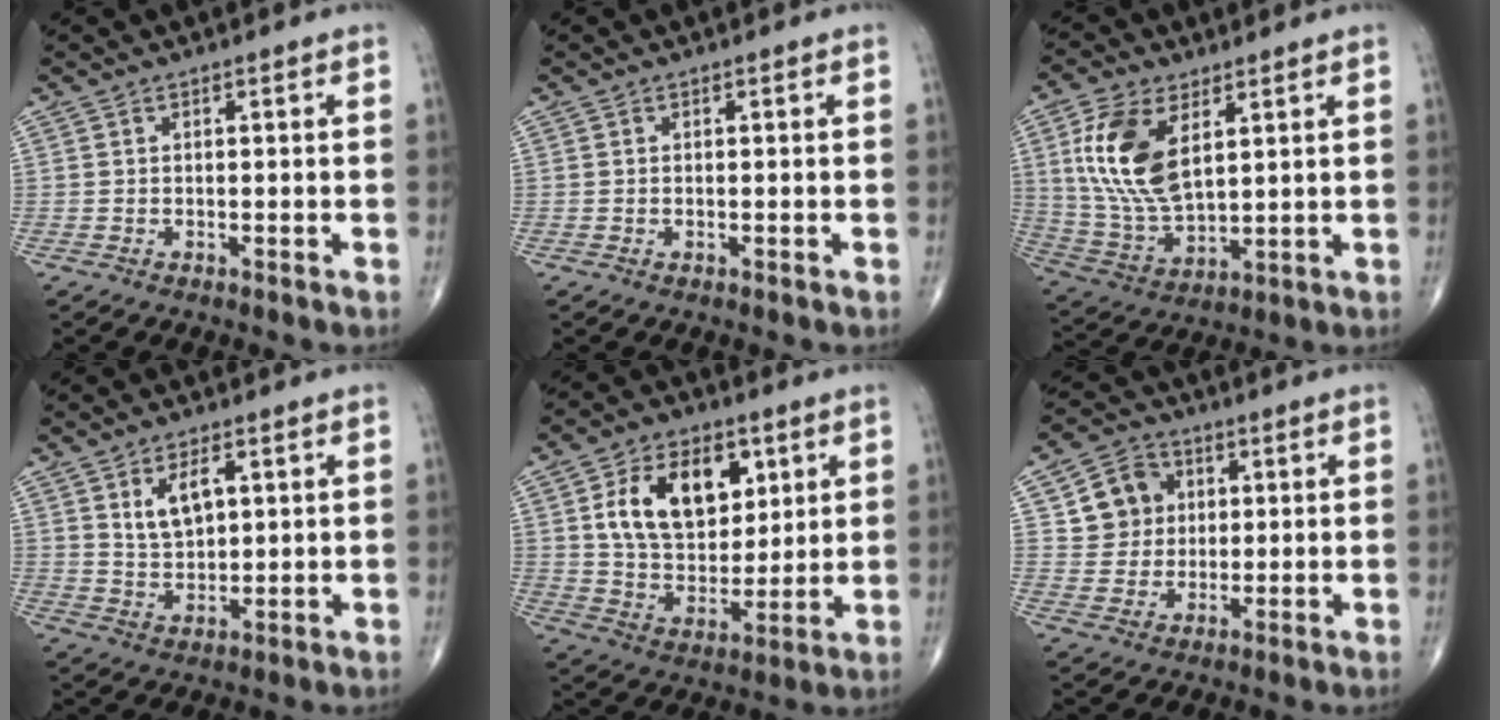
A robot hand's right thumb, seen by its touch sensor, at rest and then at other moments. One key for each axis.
{"total": 0.0}
{"total": 14.9, "fx": 5.0, "fy": 7.7, "fz": 11.7, "tx": -0.234, "ty": -0.019, "tz": 0.107}
{"total": 6.8, "fx": 2.6, "fy": 3.8, "fz": 5.1, "tx": -0.078, "ty": -0.017, "tz": 0.054}
{"total": 16.9, "fx": 5.7, "fy": 11.0, "fz": 11.5, "tx": -0.149, "ty": -0.022, "tz": 0.109}
{"total": 9.1, "fx": 2.4, "fy": 8.1, "fz": 3.3, "tx": -0.023, "ty": -0.002, "tz": 0.039}